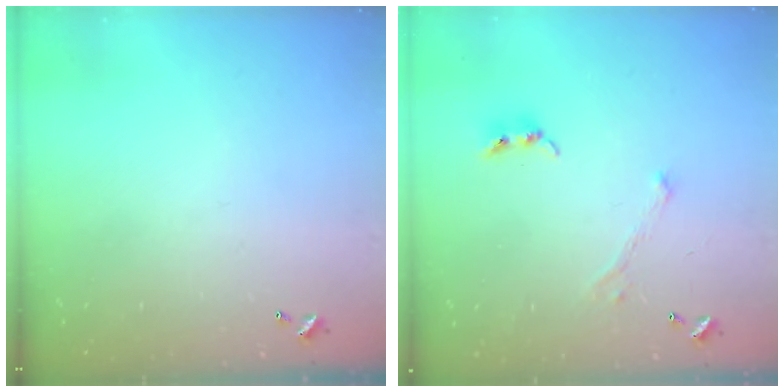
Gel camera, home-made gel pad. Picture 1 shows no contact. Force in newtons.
{"total": 1.8, "press": 1.6, "slide": 0.9}